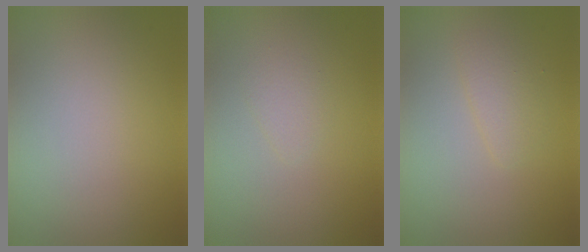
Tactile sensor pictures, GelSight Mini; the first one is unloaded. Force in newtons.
{"total": 0.9, "press": 0.9, "slide": 0.1}
{"total": 1.4, "press": 1.4, "slide": 0.1}